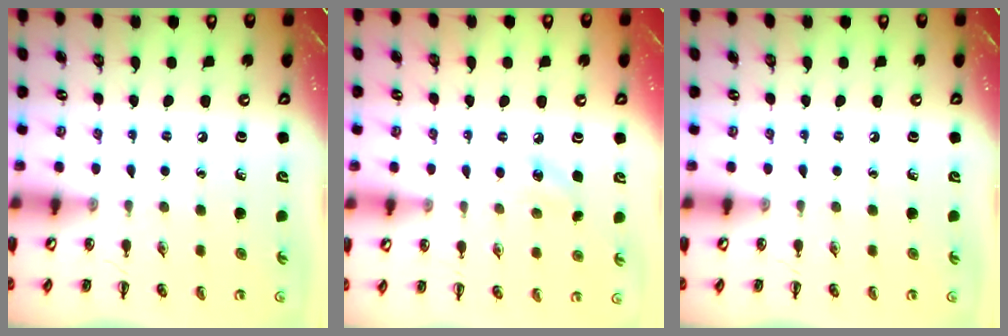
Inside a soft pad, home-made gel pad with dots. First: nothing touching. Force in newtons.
{"total": 6.8, "press": 6.5, "slide": 2.1}
{"total": 0.0}